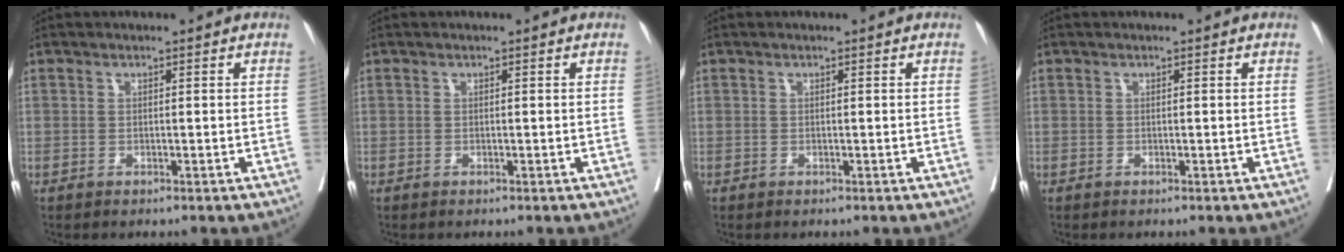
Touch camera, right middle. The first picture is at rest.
{"total": 0.0}
{"total": 0.0}
{"total": 0.0}